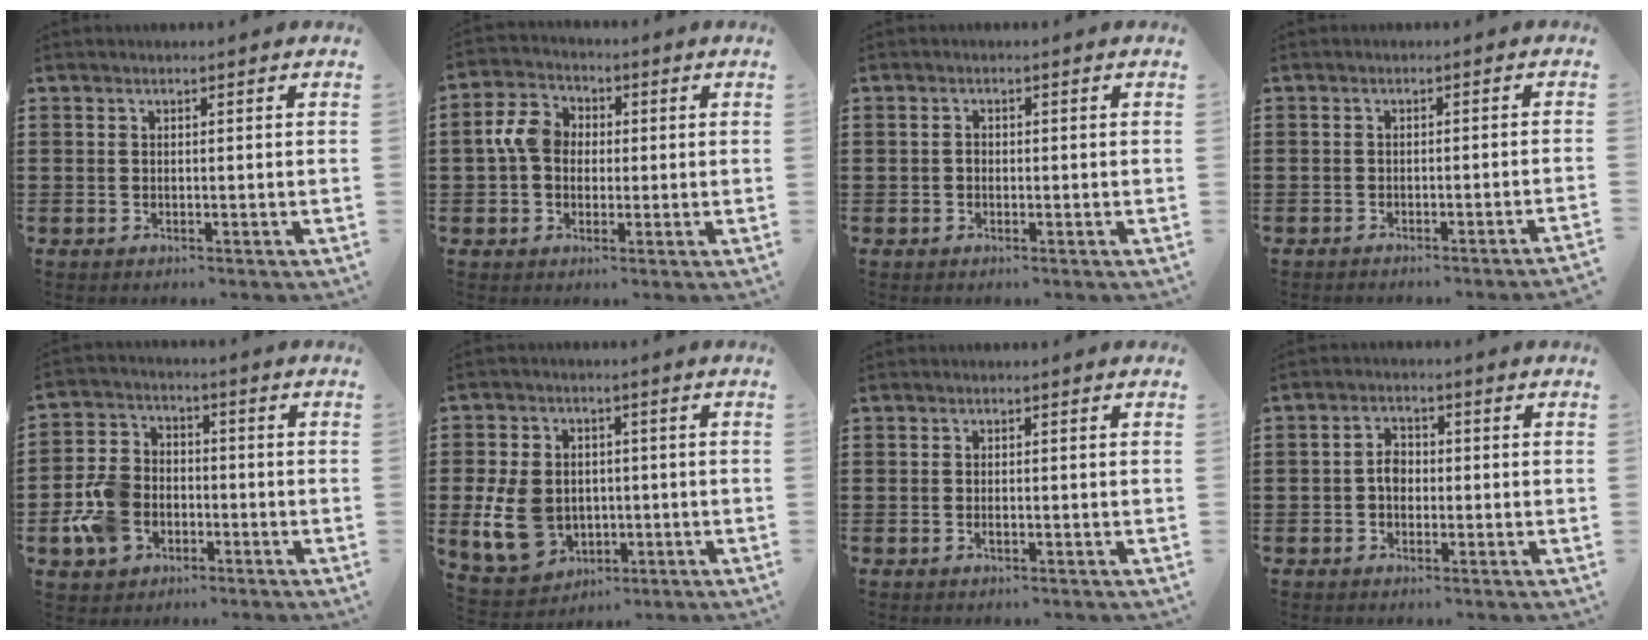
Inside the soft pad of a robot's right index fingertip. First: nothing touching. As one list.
[{"total": 5.8, "force": [0.1, 4.6, 3.6], "torque": [-0.102, 0.003, -0.006]}, {"total": 0.9, "force": [-0.3, 0.6, 0.6], "torque": [-0.014, -0.001, -0.006]}, {"total": 1.5, "force": [-1.4, -0.4, 0.3], "torque": [-0.005, 0.002, -0.028]}, {"total": 8.0, "force": [-2.8, 6.1, 4.4], "torque": [-0.122, 0.012, -0.056]}, {"total": 10.4, "force": [-1.4, 8.3, 6.1], "torque": [-0.150, 0.015, -0.025]}, {"total": 0.7, "force": [-0.2, 0.1, 0.6], "torque": [-0.014, -0.007, -0.002]}, {"total": 3.0, "force": [-0.5, 2.1, 2.1], "torque": [-0.049, 0.003, -0.014]}]